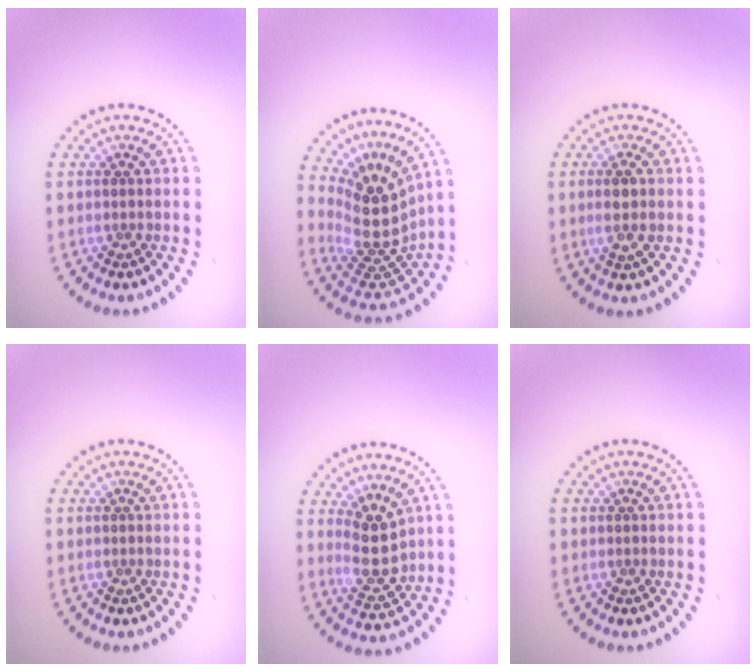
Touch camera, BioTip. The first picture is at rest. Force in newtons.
{"total": 5.3, "press": 3.9, "slide": 3.7}
{"total": 2.0, "press": 1.8, "slide": 0.8}
{"total": 0.0}
{"total": 3.7, "press": 3.5, "slide": 1.3}
{"total": 0.0}